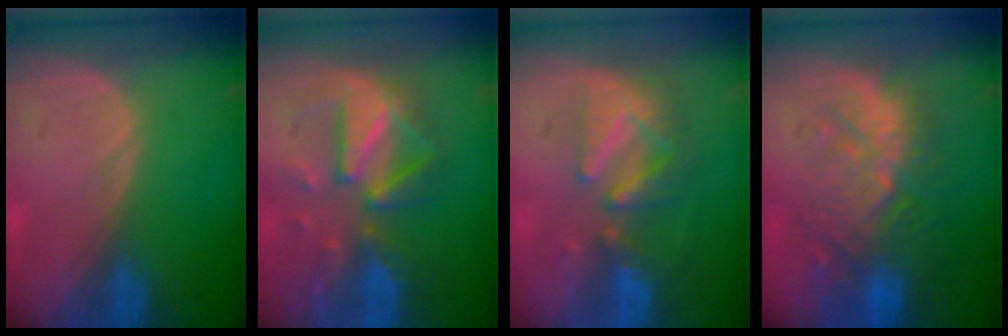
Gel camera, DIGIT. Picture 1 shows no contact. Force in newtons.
{"total": 9.0, "press": 9.0, "slide": 0.4}
{"total": 8.2, "press": 7.6, "slide": 3.1}
{"total": 11.0, "press": 9.9, "slide": 4.7}